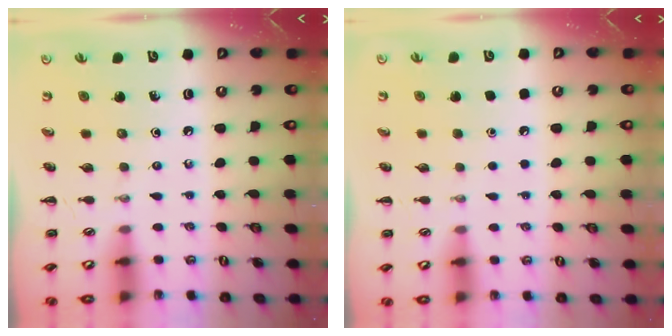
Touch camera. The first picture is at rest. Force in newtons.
{"total": 1.7, "press": 1.7, "slide": 0.1}